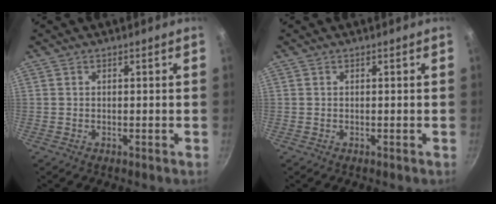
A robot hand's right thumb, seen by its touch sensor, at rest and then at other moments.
{"total": 0.0}